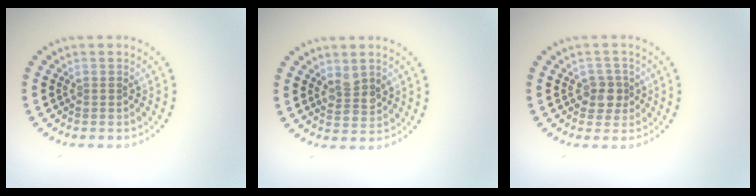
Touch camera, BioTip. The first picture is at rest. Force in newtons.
{"total": 2.3, "press": 2.2, "slide": 0.6}
{"total": 2.1, "press": 1.7, "slide": 1.1}